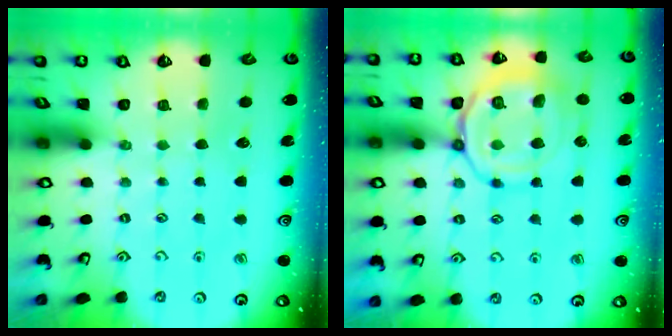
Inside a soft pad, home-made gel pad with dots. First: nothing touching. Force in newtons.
{"total": 16.1, "press": 16.0, "slide": 1.5}